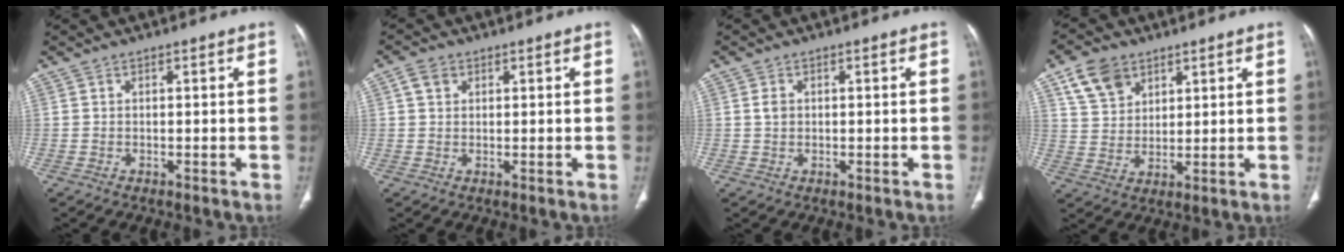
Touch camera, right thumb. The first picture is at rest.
{"total": 2.9, "force": [1.2, 2.3, 1.4], "torque": [-0.016, 0.003, 0.023]}
{"total": 1.8, "force": [0.2, 1.5, 1.1], "torque": [-0.017, 0.002, 0.003]}
{"total": 8.7, "force": [5.0, 5.9, 3.8], "torque": [-0.050, -0.018, 0.100]}